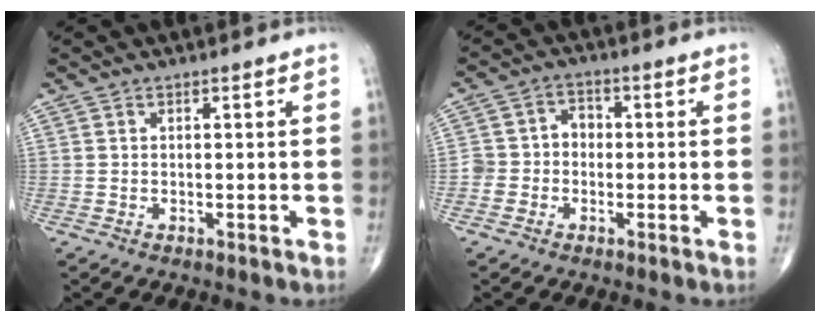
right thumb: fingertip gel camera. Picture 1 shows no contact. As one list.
[{"total": 4.8, "force": [-1.0, 4.4, 1.8], "torque": [-0.011, 0.026, -0.027]}]